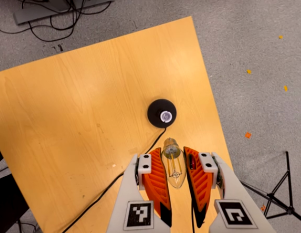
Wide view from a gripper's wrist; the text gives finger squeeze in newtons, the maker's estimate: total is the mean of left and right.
{"total": 19.4, "left": 21.9, "right": 16.8}